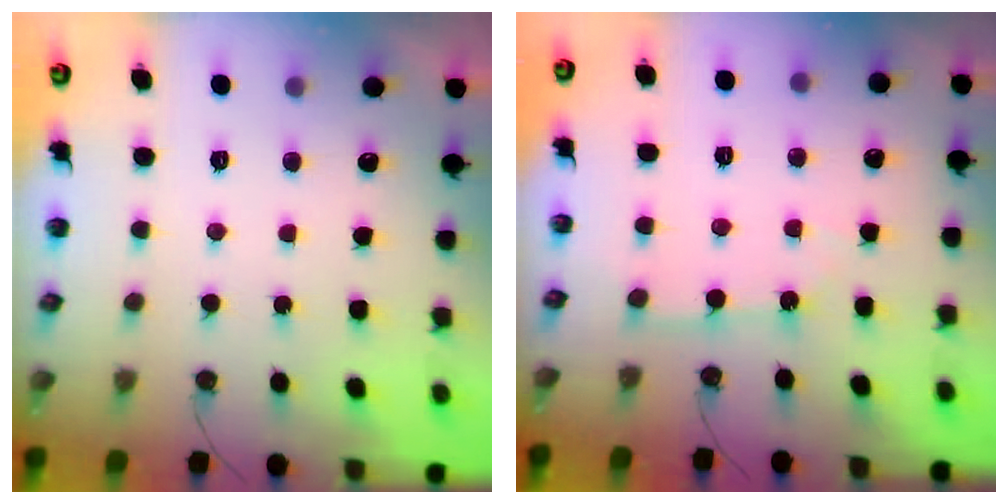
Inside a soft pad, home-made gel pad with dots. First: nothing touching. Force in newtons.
{"total": 3.4, "press": 3.3, "slide": 0.4}